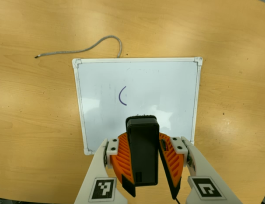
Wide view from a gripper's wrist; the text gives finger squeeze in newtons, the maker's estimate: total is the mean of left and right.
{"total": 9.7, "left": 9.8, "right": 9.7}